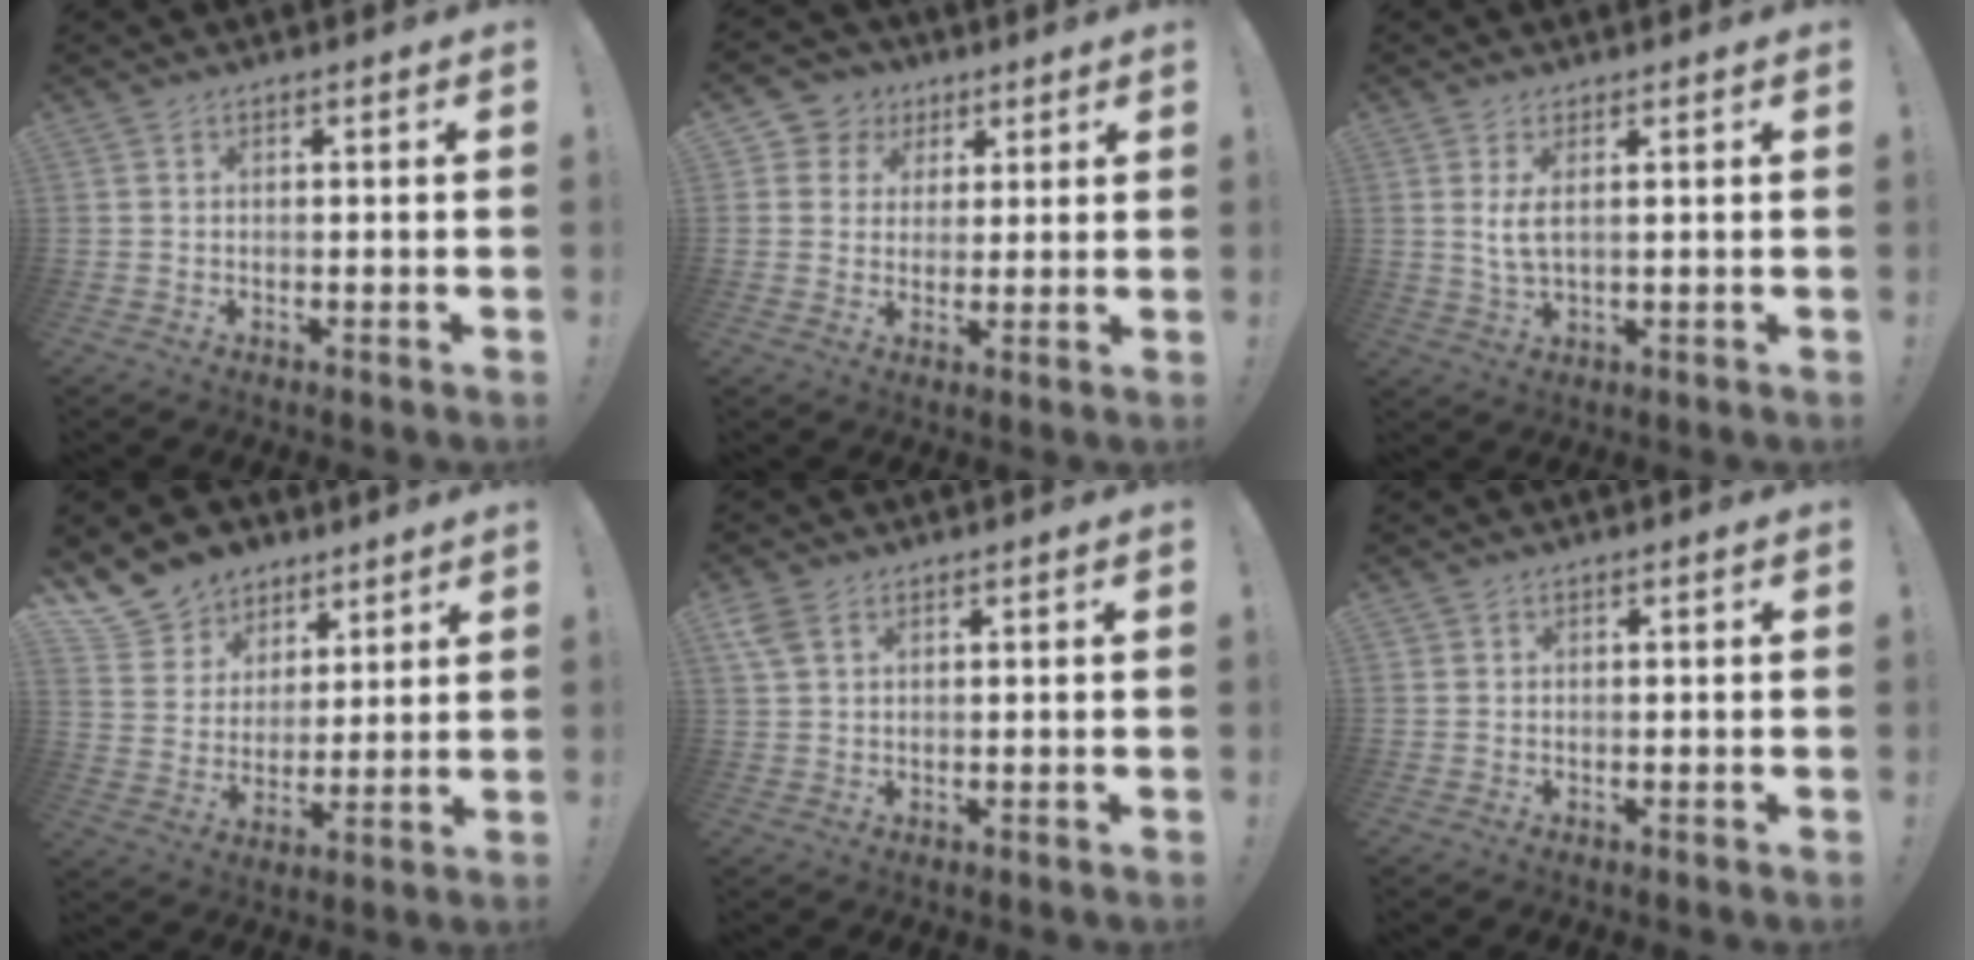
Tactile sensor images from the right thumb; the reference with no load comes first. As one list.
[{"total": 7.2, "force": [2.2, 6.8, 1.2], "torque": [-0.024, -0.006, 0.047]}, {"total": 4.3, "force": [1.4, 1.2, 3.8], "torque": [-0.071, -0.009, 0.021]}, {"total": 12.0, "force": [7.9, 8.8, 2.2], "torque": [-0.040, -0.056, 0.157]}, {"total": 4.1, "force": [2.1, 2.4, 2.5], "torque": [-0.050, 0.000, 0.044]}, {"total": 0.5, "force": [0.2, 0.5, 0.0], "torque": [-0.007, 0.003, 0.005]}]